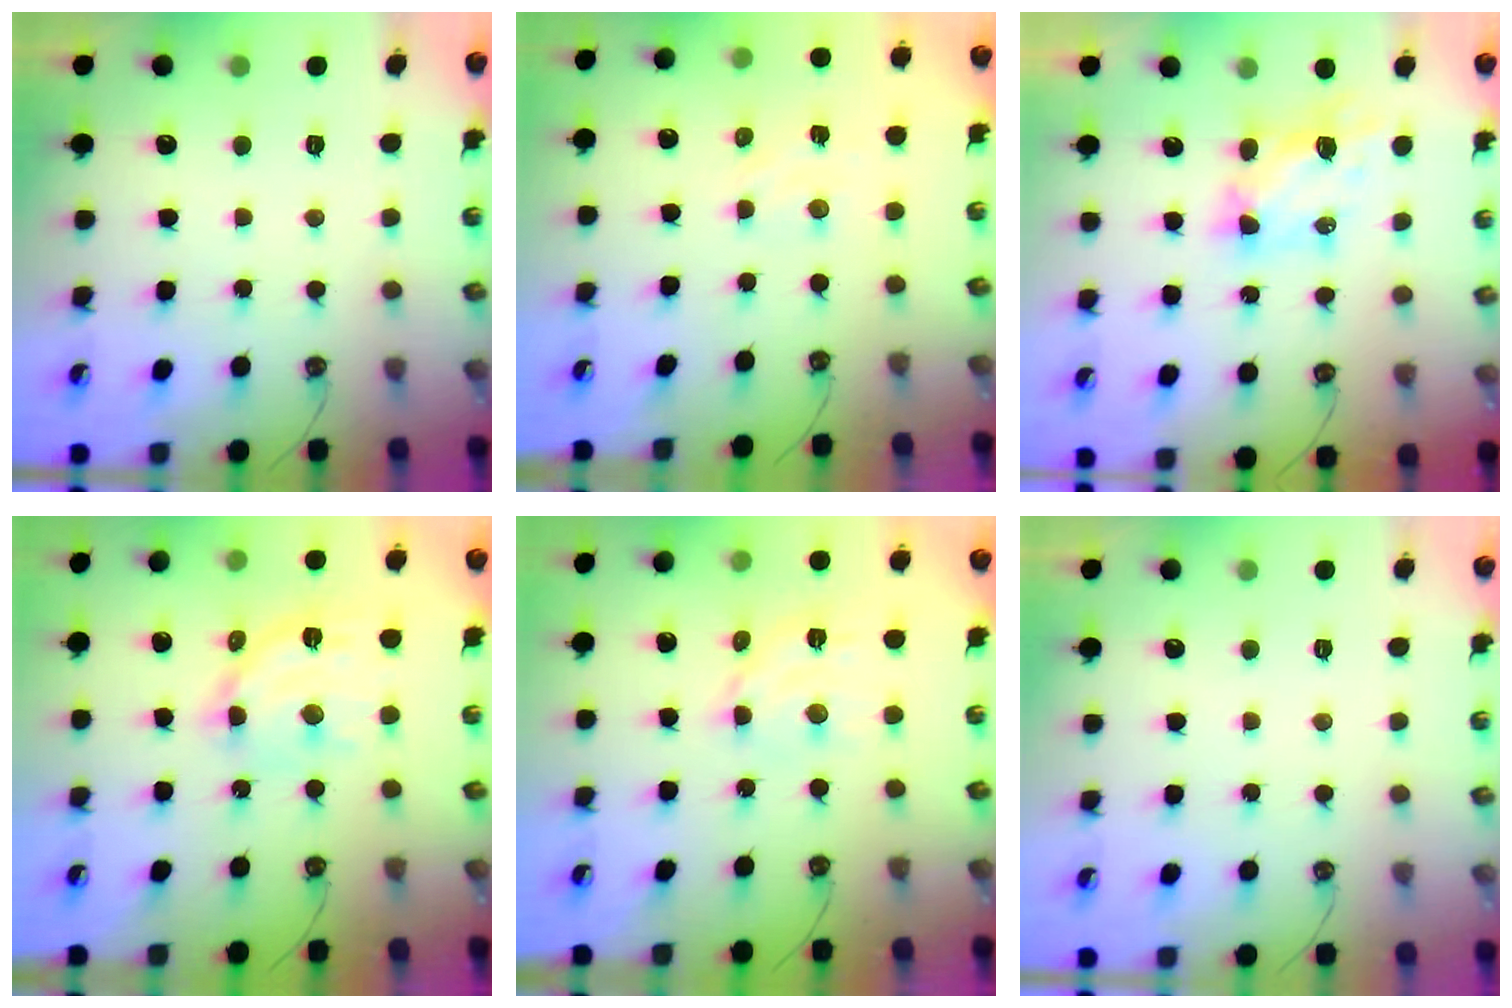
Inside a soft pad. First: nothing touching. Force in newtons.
{"total": 3.0, "press": 2.9, "slide": 0.6}
{"total": 6.6, "press": 6.5, "slide": 0.6}
{"total": 13.9, "press": 13.9, "slide": 1.2}
{"total": 9.3, "press": 9.3, "slide": 0.7}
{"total": 0.0}